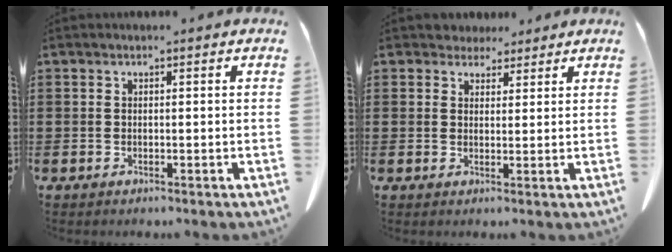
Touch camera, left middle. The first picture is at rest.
{"total": 3.2, "force": [2.7, 1.6, 0.1], "torque": [-0.003, 0.000, 0.051]}